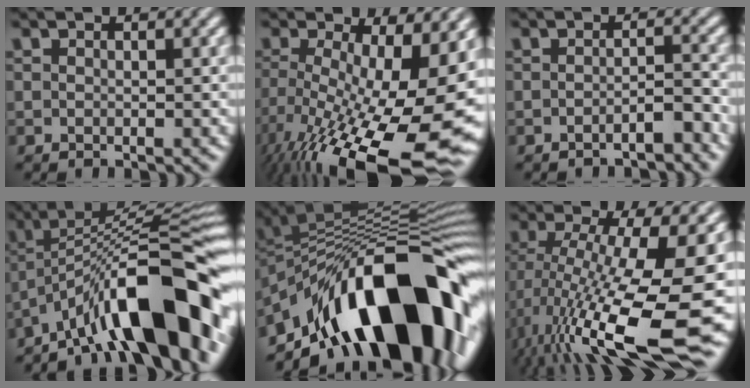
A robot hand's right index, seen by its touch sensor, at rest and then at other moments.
{"total": 14.2, "force": [-6.8, 6.0, 11.0], "torque": [-0.175, -0.074, -0.059]}
{"total": 2.3, "force": [-2.0, -0.3, 1.1], "torque": [-0.003, -0.002, -0.035]}
{"total": 12.9, "force": [-4.4, 4.5, 11.2], "torque": [-0.163, -0.021, -0.047]}
{"total": 21.8, "force": [-5.6, 12.1, 17.2], "torque": [-0.265, -0.023, -0.073]}
{"total": 13.2, "force": [-3.9, 4.3, 11.9], "torque": [-0.194, -0.048, -0.027]}